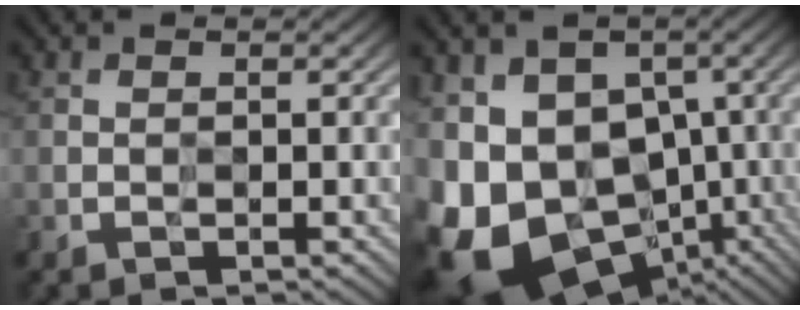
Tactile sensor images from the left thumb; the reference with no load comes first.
{"total": 17.8, "force": [-5.9, 13.2, 10.4], "torque": [-0.221, -0.015, -0.070]}